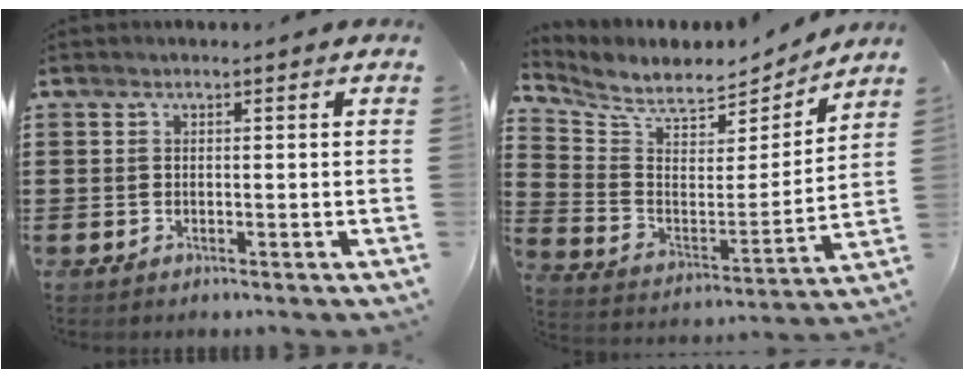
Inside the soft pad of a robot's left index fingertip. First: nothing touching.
{"total": 7.0, "force": [6.5, 1.6, 1.9], "torque": [-0.076, -0.052, 0.110]}